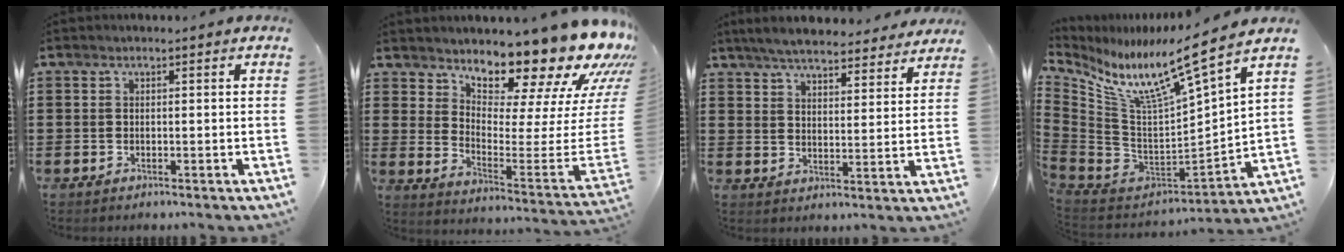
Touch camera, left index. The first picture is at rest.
{"total": 12.7, "force": [11.4, 2.9, 4.7], "torque": [-0.065, -0.119, 0.187]}
{"total": 5.7, "force": [5.5, 0.3, 1.6], "torque": [-0.053, -0.023, 0.096]}
{"total": 10.0, "force": [6.9, 0.2, 7.3], "torque": [-0.149, -0.072, 0.103]}